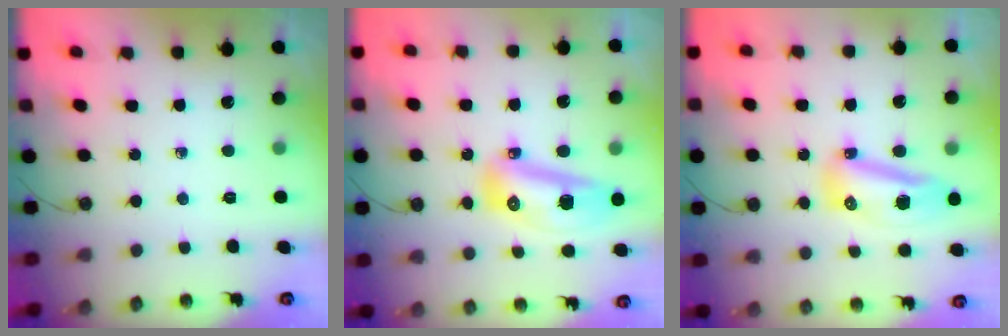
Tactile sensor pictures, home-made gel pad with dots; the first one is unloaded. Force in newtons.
{"total": 13.1, "press": 13.0, "slide": 1.5}
{"total": 23.1, "press": 14.8, "slide": 17.8}